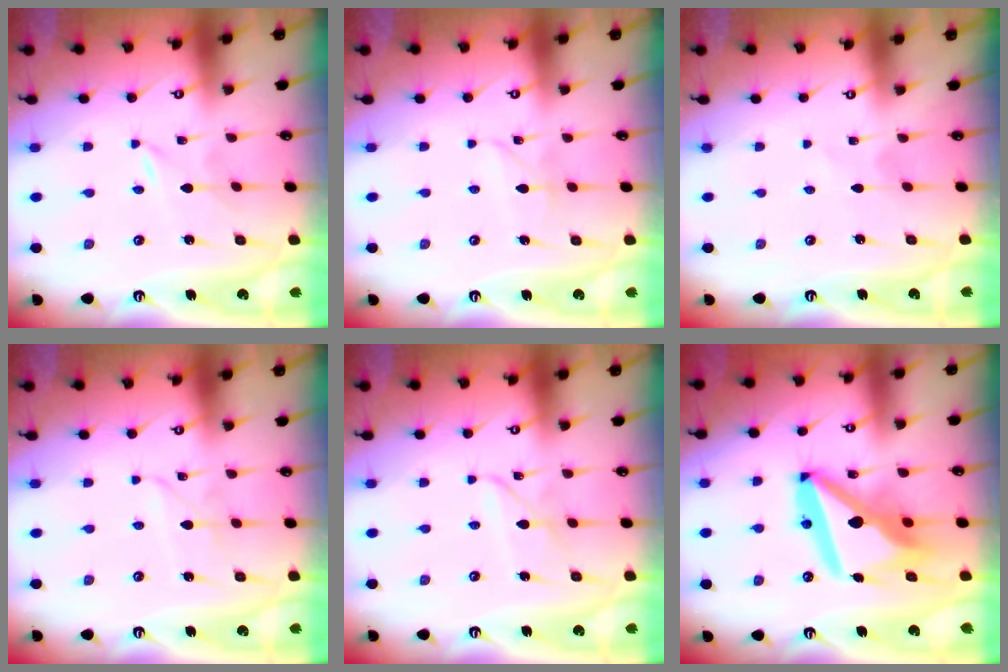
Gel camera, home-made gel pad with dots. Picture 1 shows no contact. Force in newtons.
{"total": 2.7, "press": 2.7, "slide": 0.3}
{"total": 1.2, "press": 1.1, "slide": 0.2}
{"total": 2.4, "press": 2.4, "slide": 0.3}
{"total": 2.8, "press": 2.8, "slide": 0.2}
{"total": 18.2, "press": 18.1, "slide": 2.4}